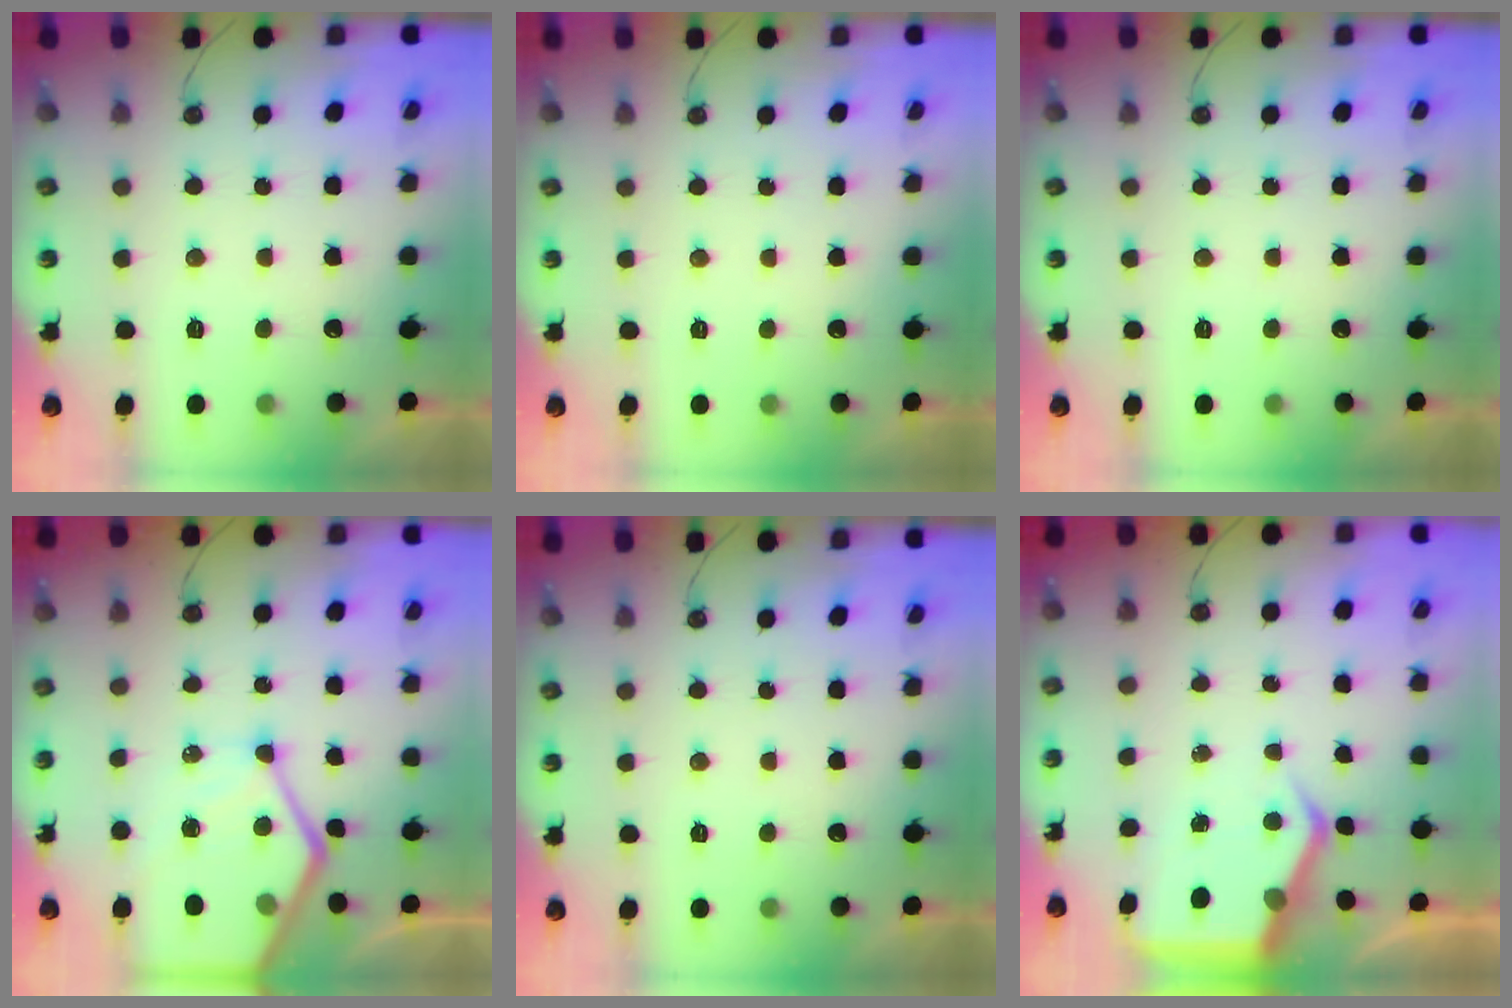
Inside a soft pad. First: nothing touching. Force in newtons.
{"total": 0.0}
{"total": 0.0}
{"total": 15.7, "press": 15.6, "slide": 1.7}
{"total": 0.0}
{"total": 5.4, "press": 5.3, "slide": 0.6}